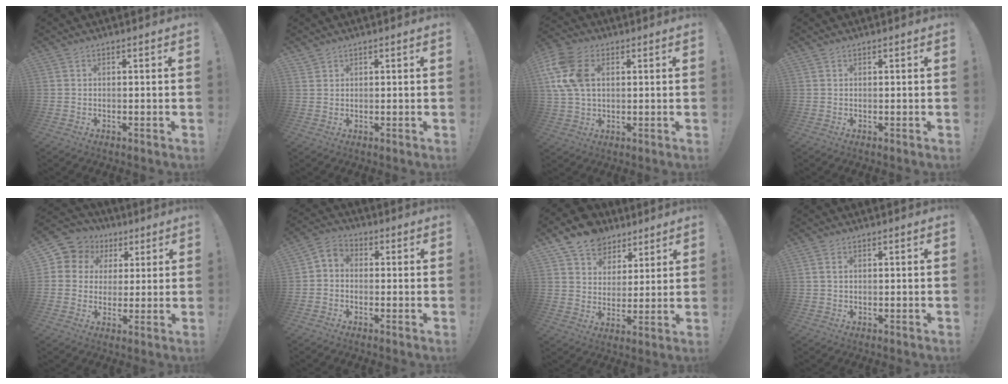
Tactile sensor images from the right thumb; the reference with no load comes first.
{"total": 1.2, "force": [1.1, 0.4, 0.3], "torque": [-0.006, -0.005, 0.021]}
{"total": 13.5, "force": [3.6, 9.0, 9.3], "torque": [-0.212, 0.005, 0.070]}
{"total": 0.0}
{"total": 7.8, "force": [2.5, 7.2, 1.9], "torque": [-0.031, -0.015, 0.054]}
{"total": 3.6, "force": [-2.0, 2.4, 1.8], "torque": [-0.041, 0.014, -0.034]}
{"total": 11.1, "force": [8.0, 7.5, 2.3], "torque": [-0.034, -0.063, 0.154]}
{"total": 1.4, "force": [0.7, 0.8, 0.9], "torque": [-0.020, 0.002, 0.012]}